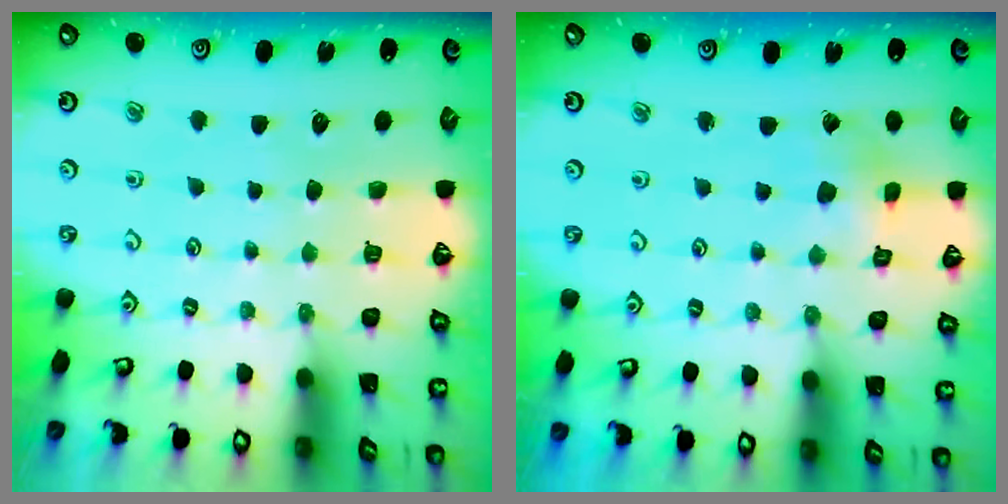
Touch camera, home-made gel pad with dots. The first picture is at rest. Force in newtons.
{"total": 2.7, "press": 2.7, "slide": 0.2}